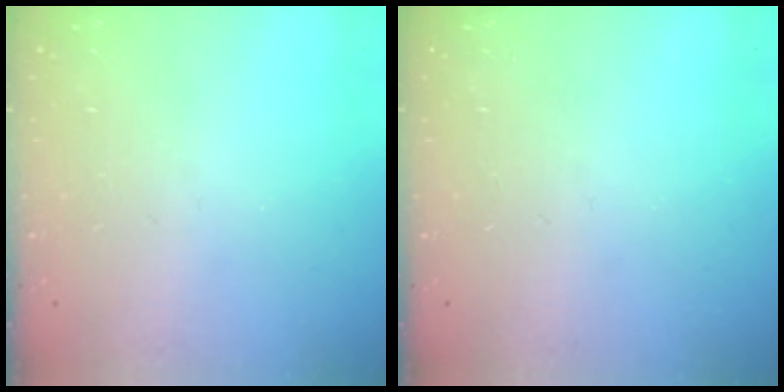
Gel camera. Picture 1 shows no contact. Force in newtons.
{"total": 0.0}